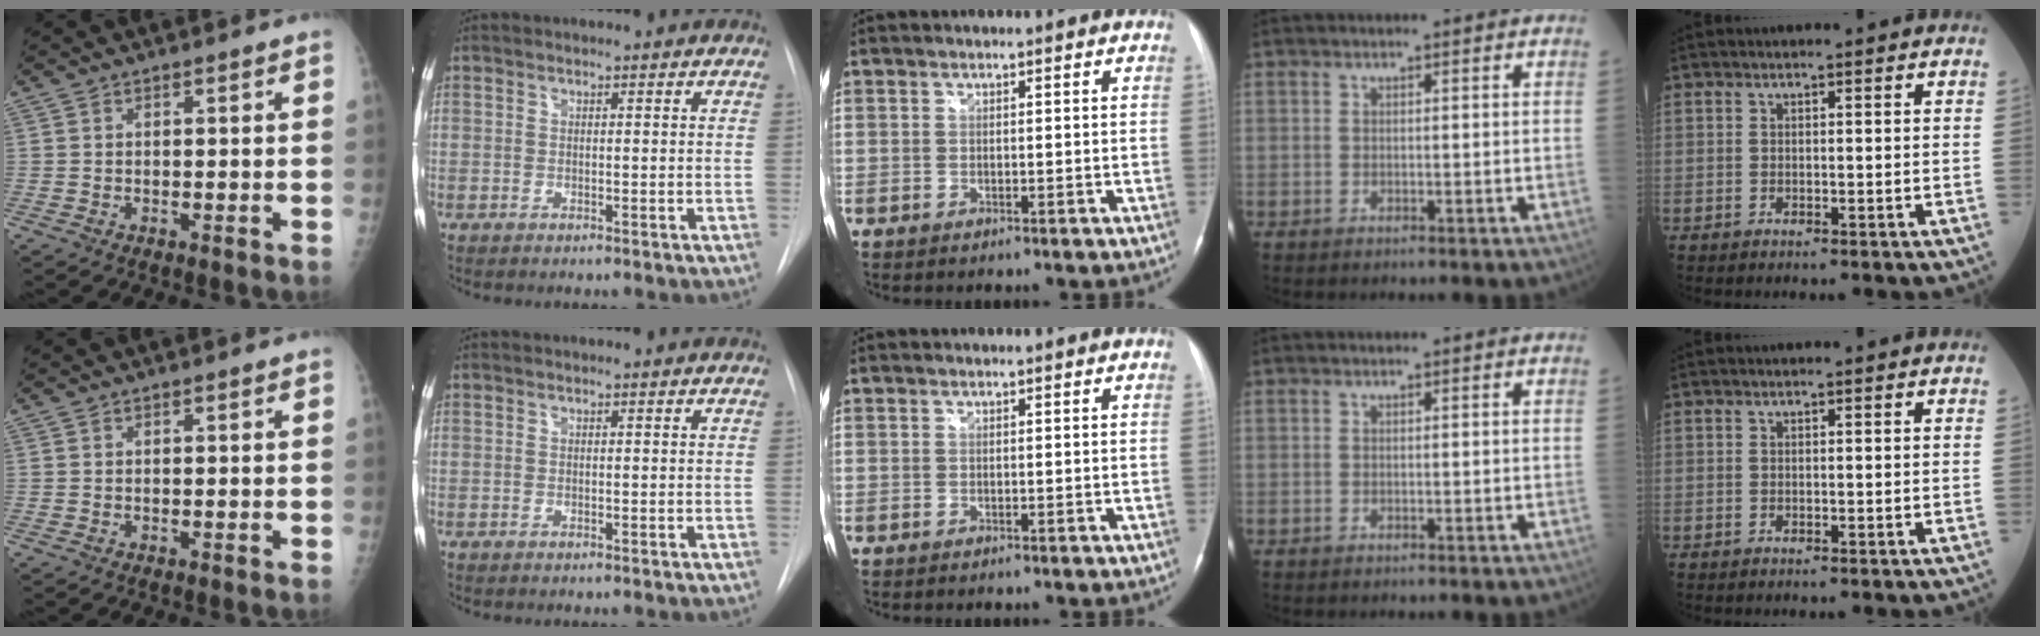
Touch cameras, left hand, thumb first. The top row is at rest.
{}